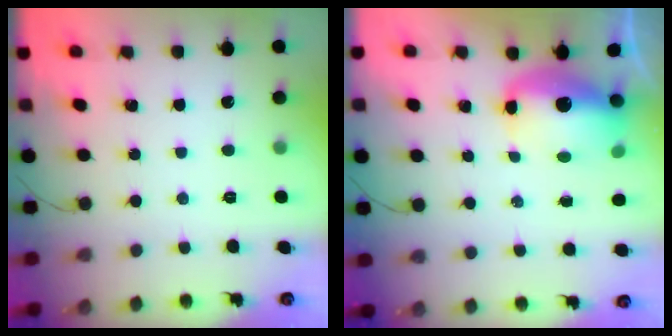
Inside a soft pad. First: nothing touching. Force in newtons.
{"total": 12.8, "press": 12.4, "slide": 3.2}